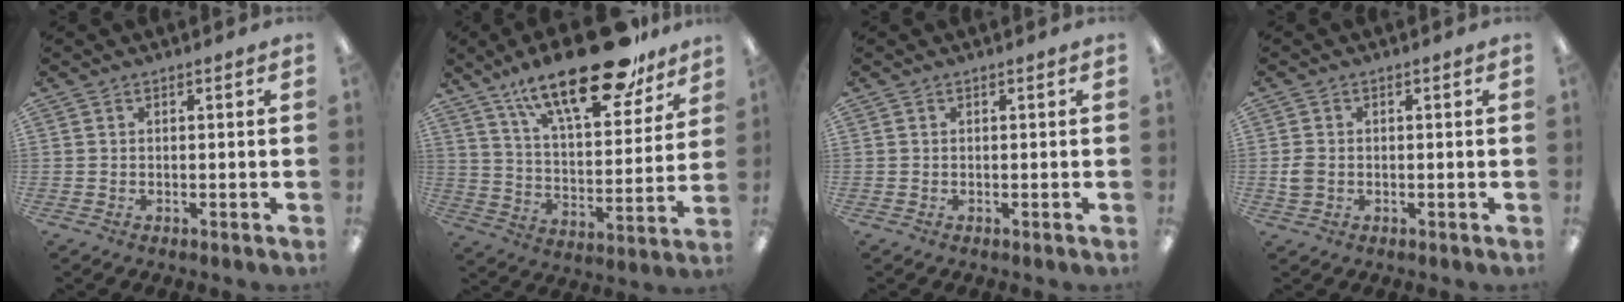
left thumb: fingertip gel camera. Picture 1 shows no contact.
{"total": 24.2, "force": [17.0, 8.7, 14.9], "torque": [-0.222, -0.103, 0.283]}
{"total": 0.0}
{"total": 2.6, "force": [-0.4, 2.1, 1.6], "torque": [-0.027, 0.005, -0.006]}